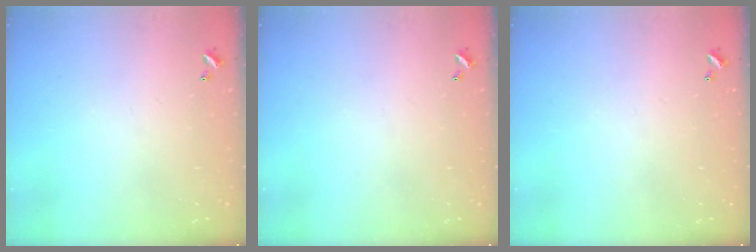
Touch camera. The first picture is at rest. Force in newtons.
{"total": 0.0}
{"total": 0.0}